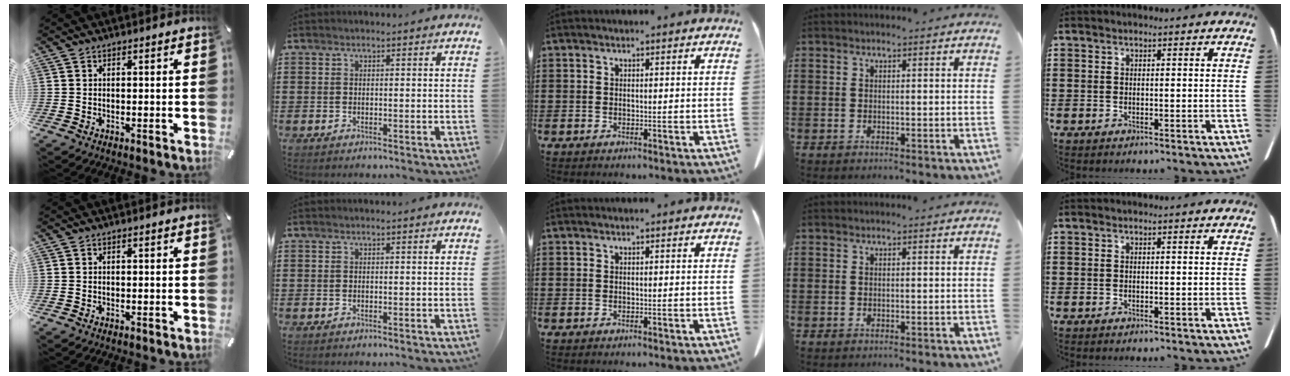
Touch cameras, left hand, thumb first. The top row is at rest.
{}